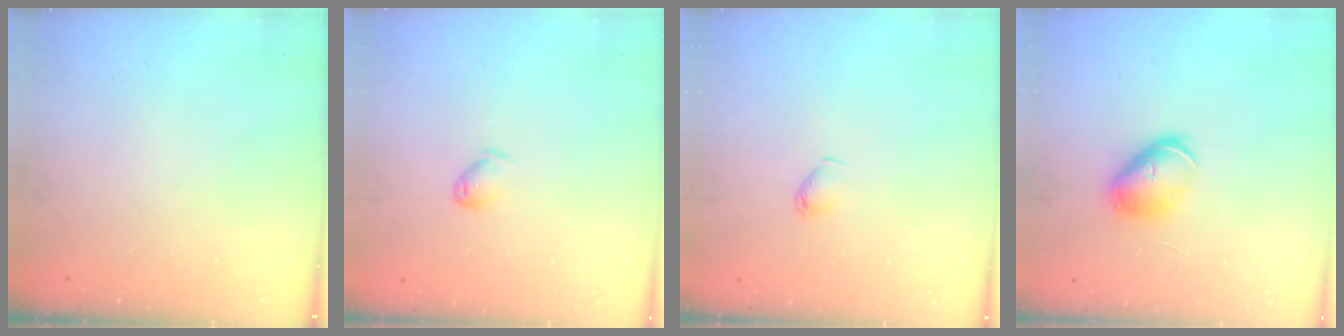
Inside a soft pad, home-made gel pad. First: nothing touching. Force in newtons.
{"total": 3.6, "press": 3.5, "slide": 0.6}
{"total": 3.0, "press": 3.0, "slide": 0.3}
{"total": 8.3, "press": 8.2, "slide": 0.9}